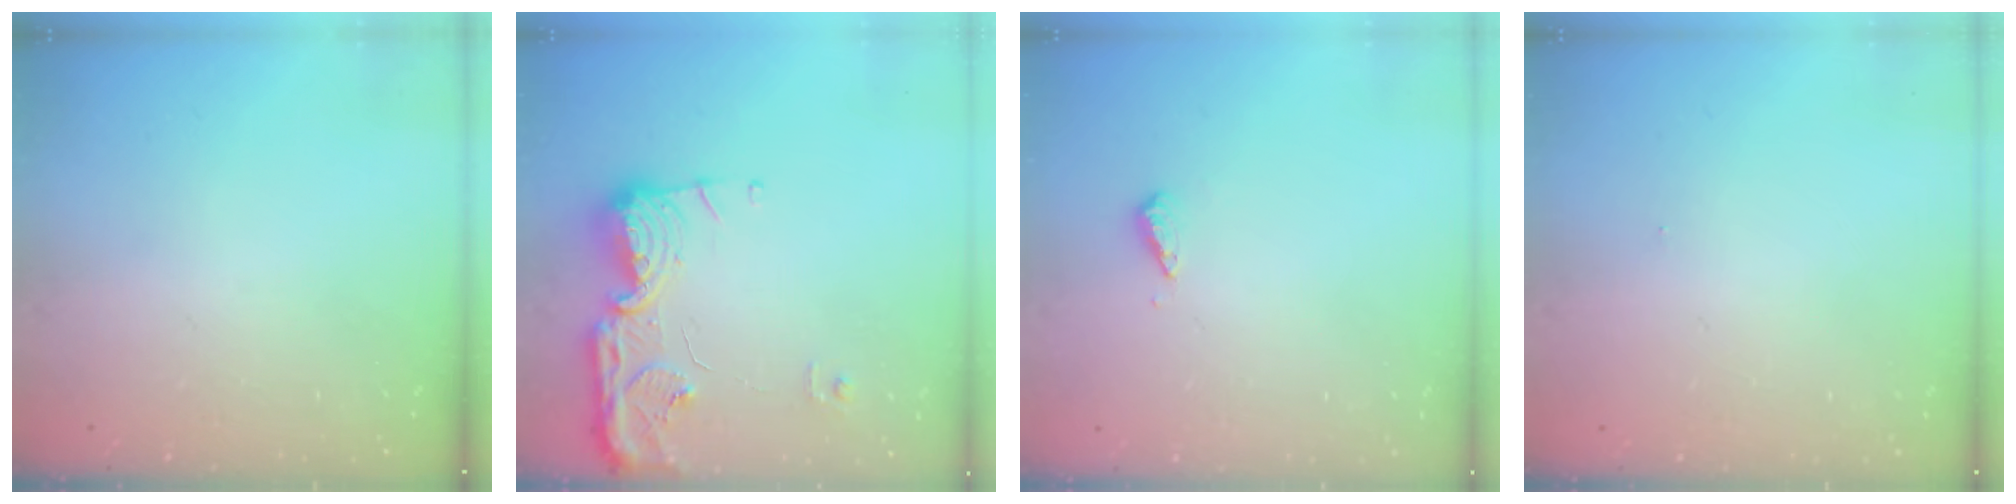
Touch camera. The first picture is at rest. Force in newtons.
{"total": 15.0, "press": 14.9, "slide": 0.8}
{"total": 3.1, "press": 3.0, "slide": 0.7}
{"total": 5.3, "press": 0.3, "slide": 5.2}